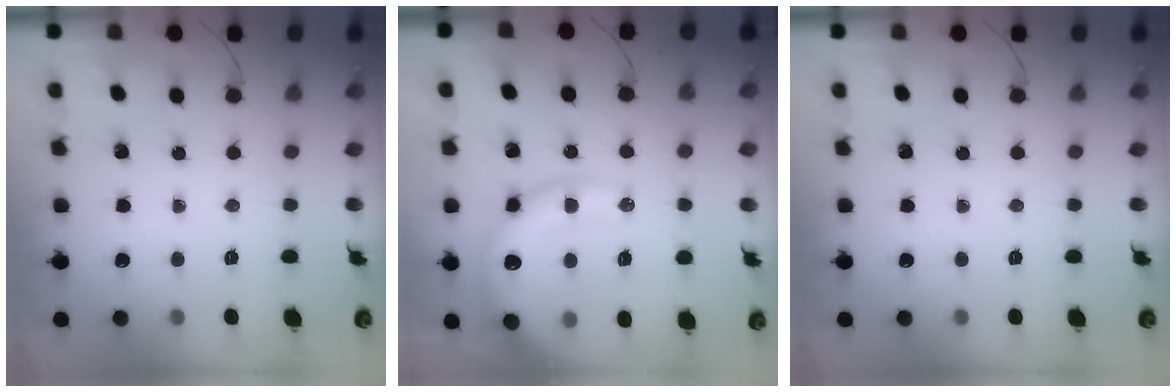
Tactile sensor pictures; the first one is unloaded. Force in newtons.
{"total": 17.4, "press": 17.2, "slide": 2.8}
{"total": 0.0}